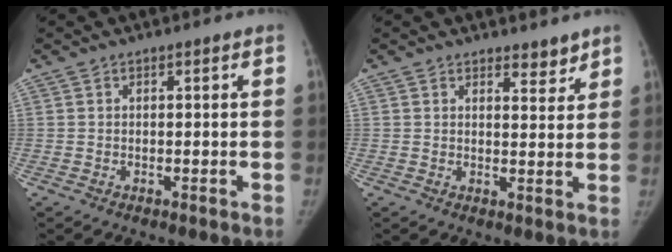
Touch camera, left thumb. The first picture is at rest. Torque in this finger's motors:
{"motor_torque": [-0.07, -0.06, 0.38, -0.31, -0.01]}